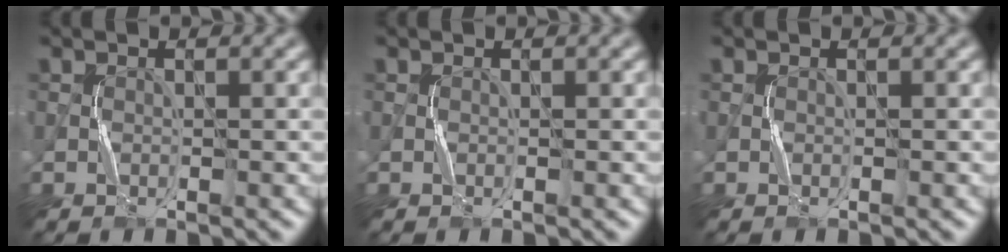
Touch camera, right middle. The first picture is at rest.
{"total": 0.0}
{"total": 0.0}